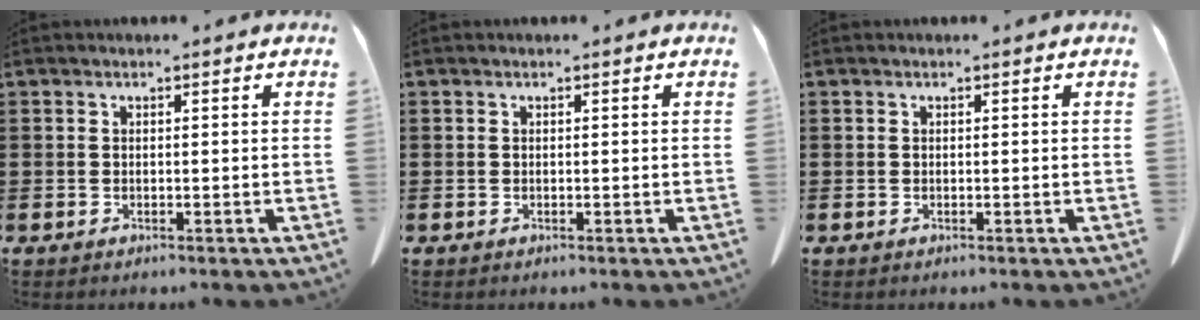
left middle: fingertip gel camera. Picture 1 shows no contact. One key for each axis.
{"total": 0.0}
{"total": 0.0}